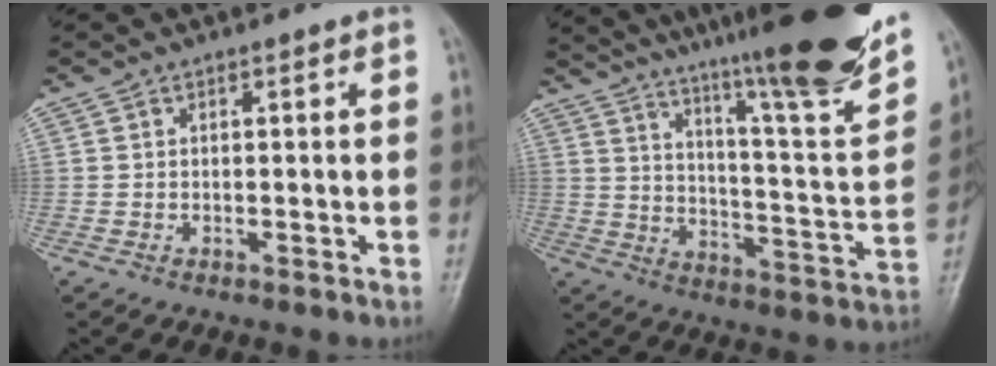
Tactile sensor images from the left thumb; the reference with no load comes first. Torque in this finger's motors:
{"motor_torque": [1.44, 0.00, 1.30, -1.46, 0.09]}